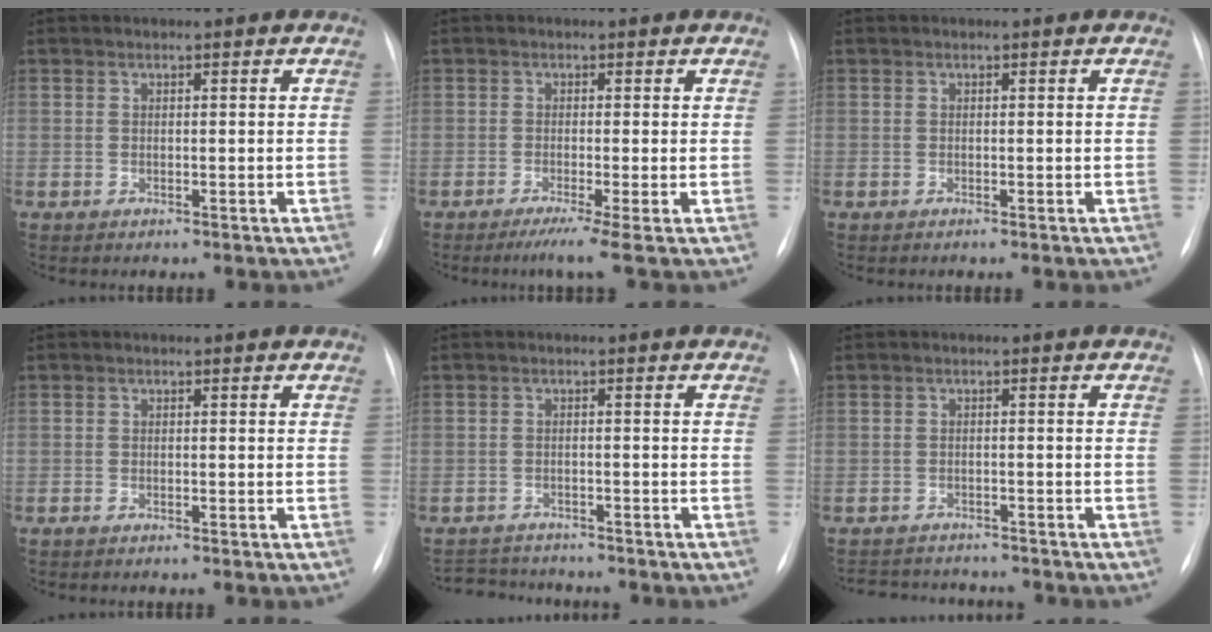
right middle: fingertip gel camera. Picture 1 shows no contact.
{"total": 4.0, "force": [-2.4, -0.7, 3.2], "torque": [-0.050, -0.014, -0.045]}
{"total": 0.0}
{"total": 0.5, "force": [-0.4, 0.0, 0.4], "torque": [-0.010, -0.002, -0.008]}
{"total": 6.1, "force": [-5.9, 1.4, 0.9], "torque": [-0.016, -0.001, -0.088]}
{"total": 7.7, "force": [-7.4, 1.8, 1.5], "torque": [-0.024, 0.006, -0.099]}